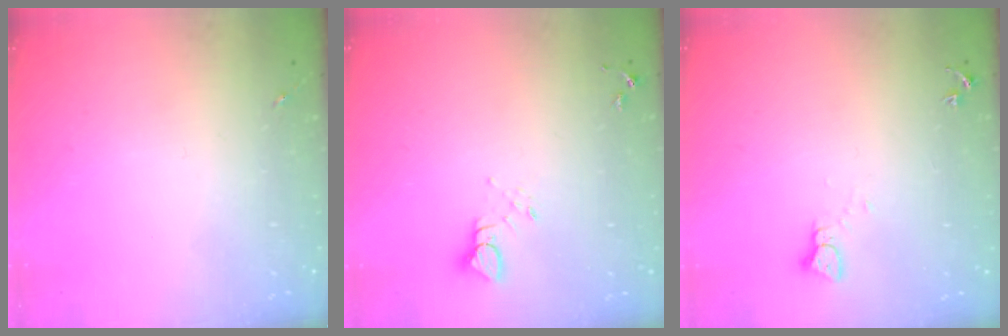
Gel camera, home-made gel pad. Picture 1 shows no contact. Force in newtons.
{"total": 4.0, "press": 4.0, "slide": 0.3}
{"total": 2.2, "press": 2.2, "slide": 0.2}